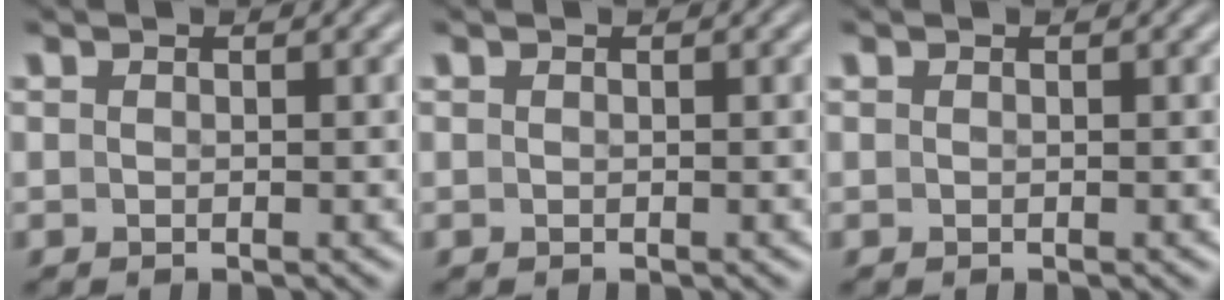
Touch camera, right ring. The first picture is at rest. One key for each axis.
{"total": 0.0}
{"total": 0.0}